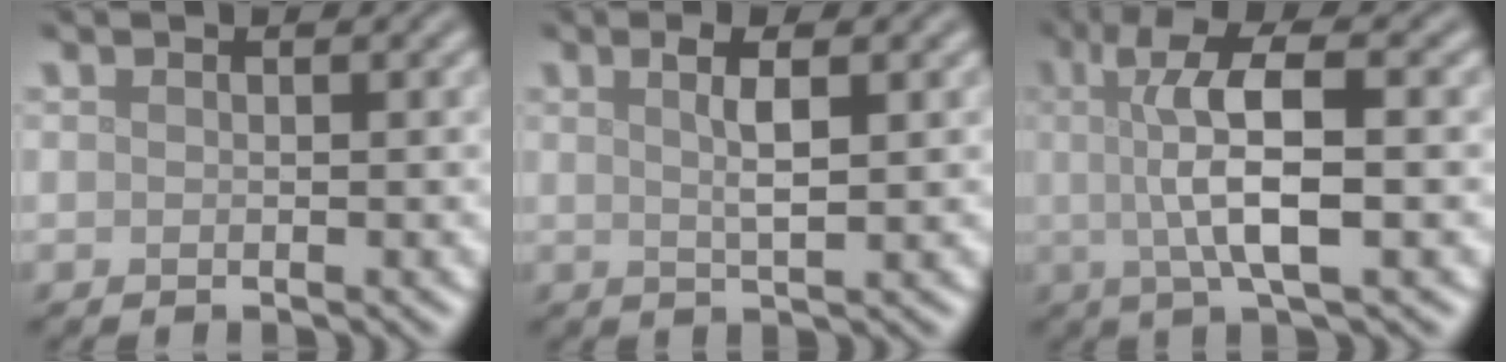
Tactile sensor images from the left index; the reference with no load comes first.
{"total": 2.9, "force": [0.9, 0.6, 2.6], "torque": [-0.044, 0.003, 0.015]}
{"total": 7.8, "force": [0.5, 2.2, 7.5], "torque": [-0.126, 0.007, 0.006]}